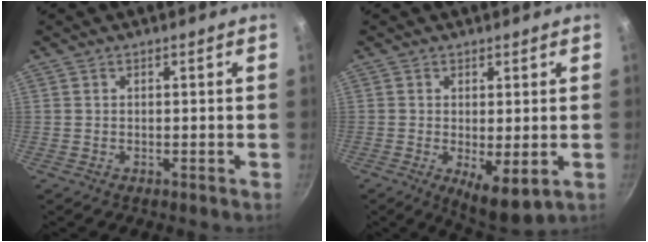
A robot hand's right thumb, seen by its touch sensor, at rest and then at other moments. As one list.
[{"total": 7.2, "force": [-1.7, 2.6, 6.6], "torque": [-0.100, -0.021, -0.017]}]